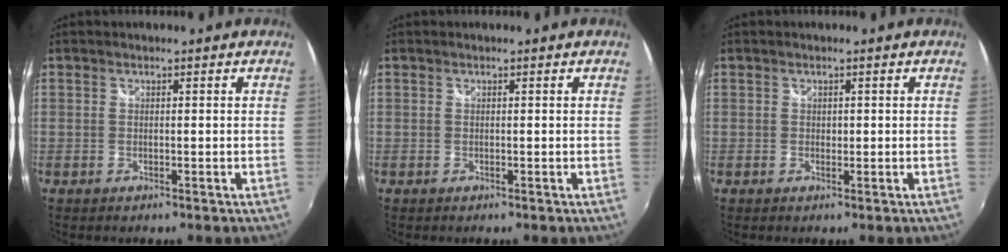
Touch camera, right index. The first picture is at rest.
{"total": 0.0}
{"total": 0.6, "force": [0.1, 0.6, 0.2], "torque": [0.000, -0.001, 0.002]}